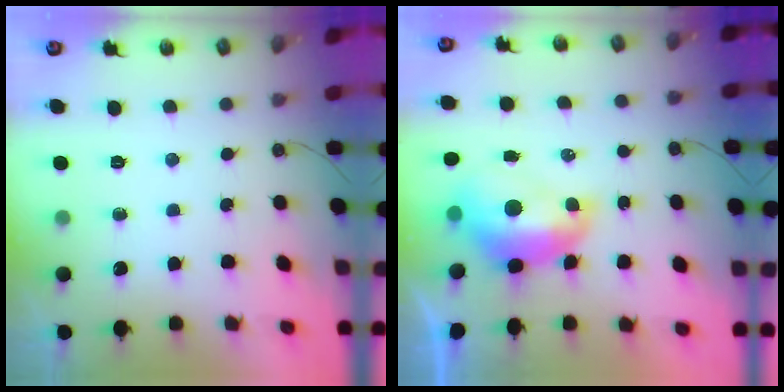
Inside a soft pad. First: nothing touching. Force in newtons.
{"total": 2.6, "press": 2.5, "slide": 0.7}